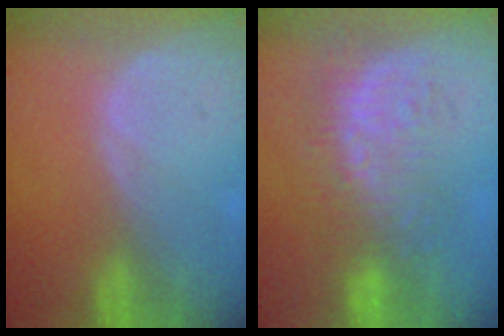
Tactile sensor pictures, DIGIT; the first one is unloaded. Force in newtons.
{"total": 9.2, "press": 8.5, "slide": 3.6}